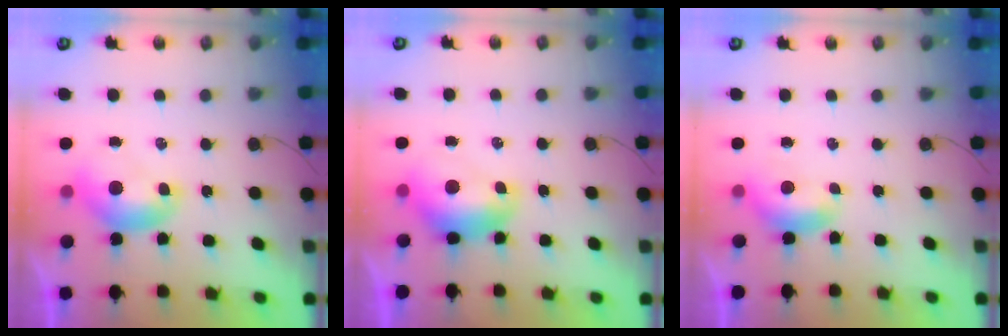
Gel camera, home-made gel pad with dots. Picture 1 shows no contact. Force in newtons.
{"total": 1.5, "press": 1.4, "slide": 0.6}
{"total": 1.4, "press": 1.3, "slide": 0.4}